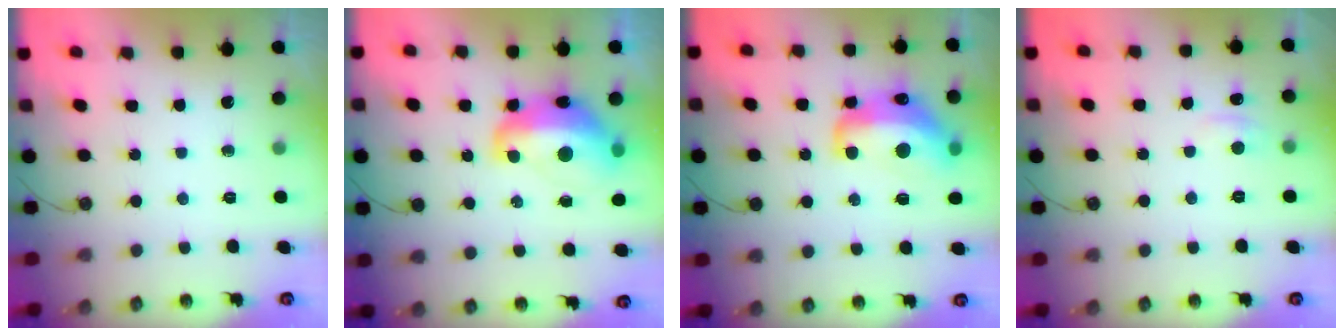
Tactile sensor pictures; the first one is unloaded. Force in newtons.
{"total": 7.9, "press": 7.8, "slide": 1.2}
{"total": 10.8, "press": 10.7, "slide": 0.9}
{"total": 1.9, "press": 1.8, "slide": 0.6}